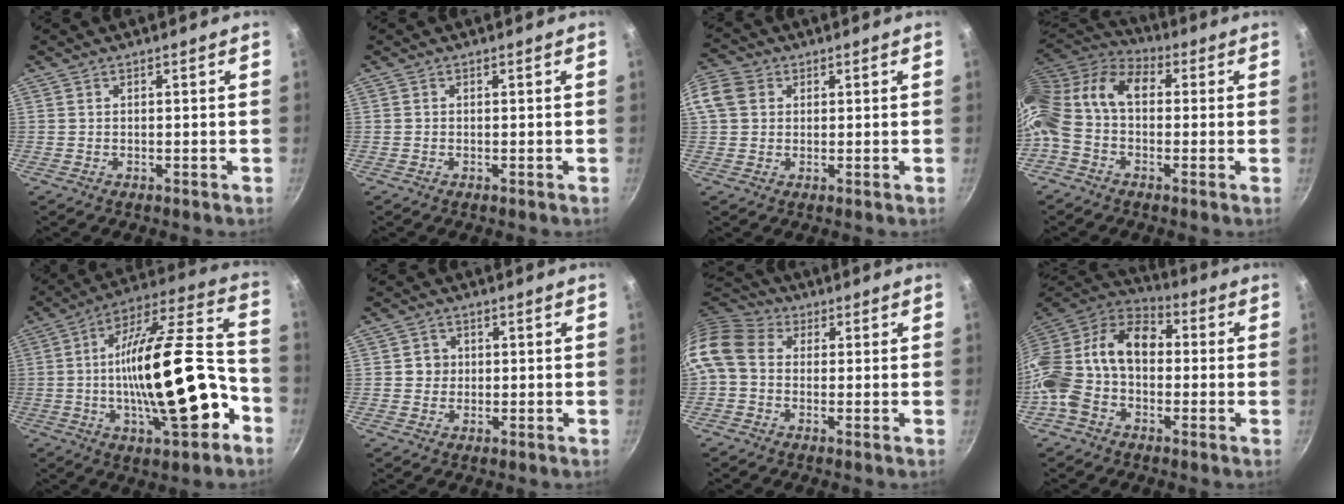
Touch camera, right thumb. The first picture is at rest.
{"total": 0.0}
{"total": 8.4, "force": [2.0, 6.9, 4.3], "torque": [-0.080, 0.012, 0.024]}
{"total": 16.2, "force": [1.2, 10.3, 12.5], "torque": [-0.249, 0.038, -0.003]}
{"total": 25.2, "force": [-6.6, 8.9, 22.6], "torque": [-0.339, 0.044, -0.106]}
{"total": 2.9, "force": [0.2, 2.8, 0.8], "torque": [0.007, 0.005, -0.001]}
{"total": 10.2, "force": [0.5, 8.1, 6.2], "torque": [-0.113, 0.025, -0.009]}
{"total": 19.2, "force": [-0.8, 13.5, 13.6], "torque": [-0.255, 0.052, -0.038]}